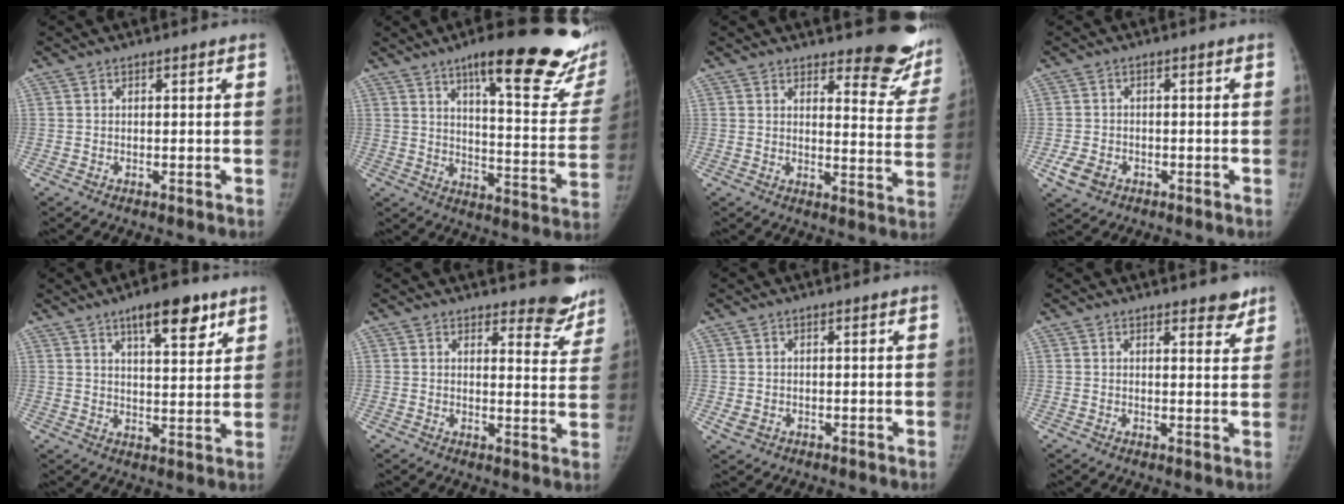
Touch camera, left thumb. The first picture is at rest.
{"total": 26.6, "force": [17.2, 6.1, 19.4], "torque": [-0.223, -0.079, 0.231]}
{"total": 13.7, "force": [11.4, 4.6, 6.2], "torque": [-0.023, -0.093, 0.121]}
{"total": 4.3, "force": [-2.0, 3.2, 2.0], "torque": [-0.036, 0.007, -0.030]}
{"total": 10.3, "force": [6.3, 3.6, 7.3], "torque": [-0.083, -0.033, 0.095]}
{"total": 8.6, "force": [7.7, 3.1, 2.4], "torque": [0.013, -0.061, 0.076]}
{"total": 1.7, "force": [-0.5, 1.5, 0.8], "torque": [-0.012, 0.002, -0.003]}
{"total": 4.0, "force": [3.1, 1.4, 2.1], "torque": [-0.005, -0.019, 0.039]}